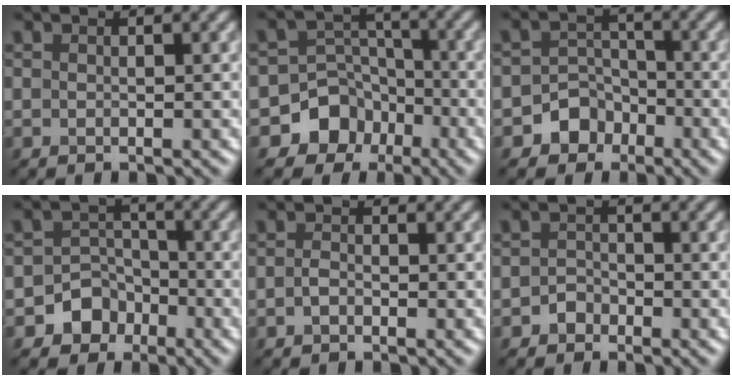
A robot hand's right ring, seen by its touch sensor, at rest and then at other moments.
{"total": 7.4, "force": [-4.1, 6.0, 1.2], "torque": [0.009, 0.004, -0.096]}
{"total": 3.9, "force": [-2.3, 3.1, 0.7], "torque": [0.023, 0.008, -0.048]}
{"total": 4.3, "force": [-2.4, 3.5, 0.8], "torque": [0.022, 0.007, -0.052]}
{"total": 0.8, "force": [-0.4, 0.4, 0.6], "torque": [-0.013, 0.000, -0.011]}
{"total": 1.3, "force": [-0.9, 0.9, 0.2], "torque": [0.002, 0.006, -0.017]}